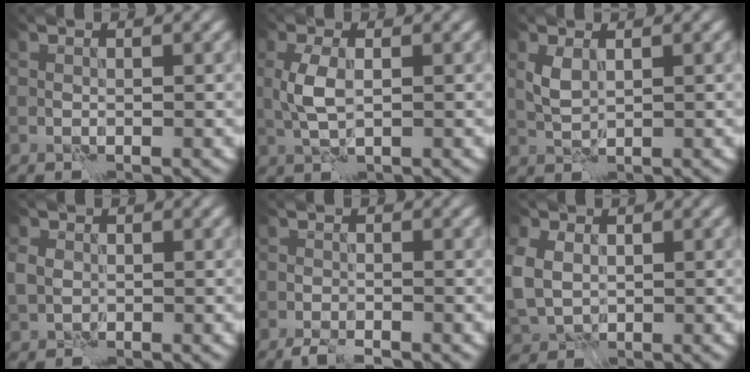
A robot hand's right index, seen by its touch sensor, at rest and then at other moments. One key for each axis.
{"total": 2.5, "fx": 0.4, "fy": 1.0, "fz": 2.3, "tx": -0.054, "ty": 0.000, "tz": 0.010}
{"total": 1.5, "fx": 0.9, "fy": 0.6, "fz": 1.1, "tx": -0.028, "ty": 0.000, "tz": 0.022}
{"total": 1.7, "fx": 0.0, "fy": 1.5, "fz": 0.8, "tx": -0.019, "ty": -0.002, "tz": -0.003}
{"total": 1.9, "fx": -1.7, "fy": 0.2, "fz": 0.7, "tx": -0.012, "ty": -0.003, "tz": -0.033}
{"total": 4.9, "fx": 0.6, "fy": 3.9, "fz": 2.9, "tx": -0.096, "ty": -0.004, "tz": 0.014}